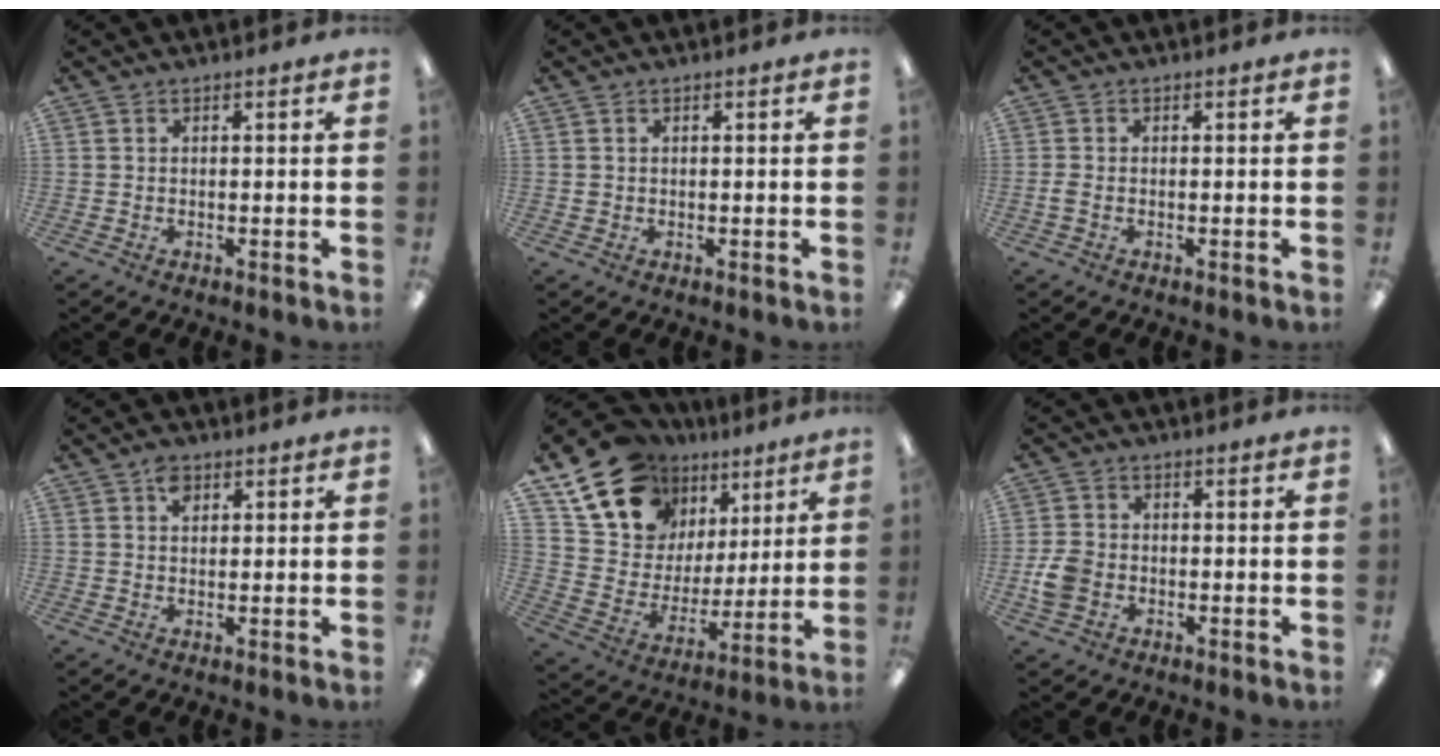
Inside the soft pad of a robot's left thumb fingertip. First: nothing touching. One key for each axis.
{"total": 0.8, "fx": 0.1, "fy": 0.8, "fz": 0.1, "tx": -0.002, "ty": 0.005, "tz": 0.001}
{"total": 1.4, "fx": -0.4, "fy": 0.8, "fz": 1.1, "tx": -0.019, "ty": 0.002, "tz": -0.007}
{"total": 3.1, "fx": 1.6, "fy": 2.2, "fz": 1.6, "tx": -0.027, "ty": 0.000, "tz": 0.028}
{"total": 18.4, "fx": 12.2, "fy": 12.1, "fz": 6.4, "tx": -0.133, "ty": -0.071, "tz": 0.230}
{"total": 6.1, "fx": -1.7, "fy": 4.8, "fz": 3.3, "tx": -0.066, "ty": 0.013, "tz": -0.028}